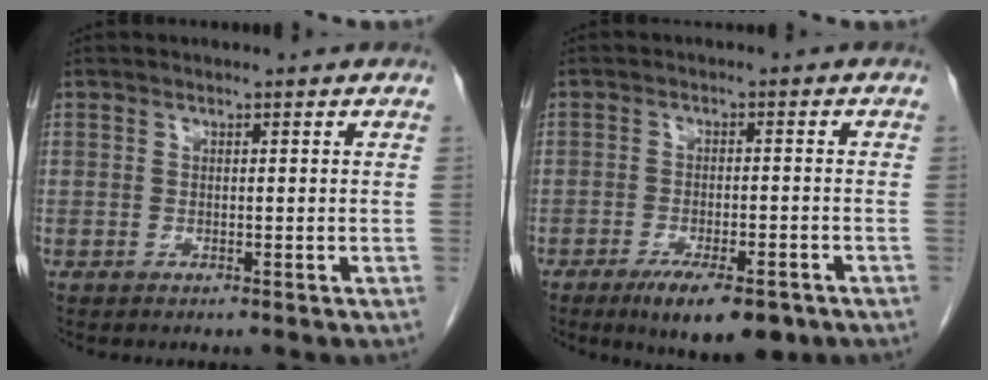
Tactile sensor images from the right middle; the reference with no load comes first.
{"total": 9.2, "force": [-6.1, 2.6, 6.4], "torque": [-0.093, -0.012, -0.091]}